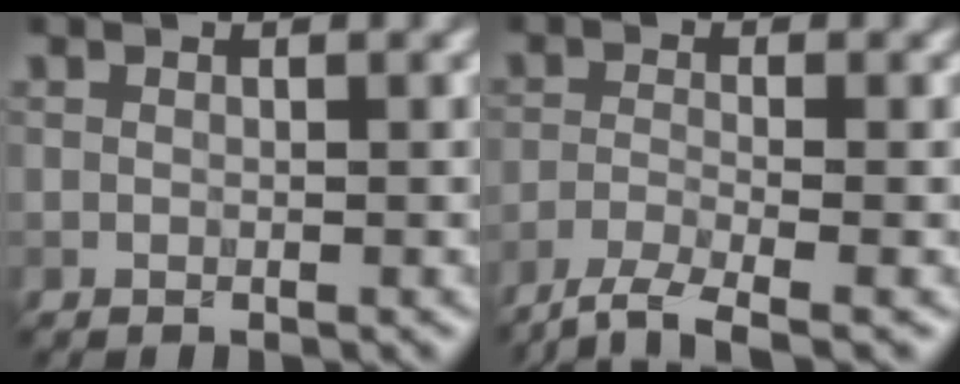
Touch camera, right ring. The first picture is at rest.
{"total": 4.2, "force": [-3.3, 0.8, 2.5], "torque": [-0.047, -0.008, -0.074]}